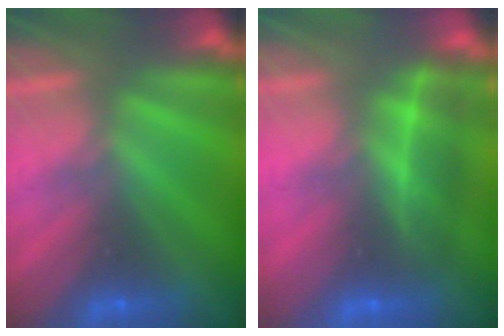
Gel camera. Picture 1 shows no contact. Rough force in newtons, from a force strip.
{"total": 2.1}